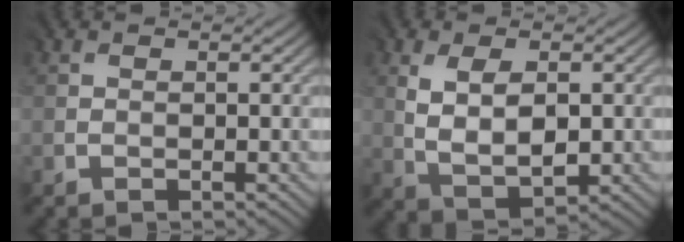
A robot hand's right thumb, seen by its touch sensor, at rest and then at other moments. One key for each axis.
{"total": 5.8, "fx": 1.1, "fy": 3.1, "fz": 4.8, "tx": -0.094, "ty": -0.003, "tz": 0.025}